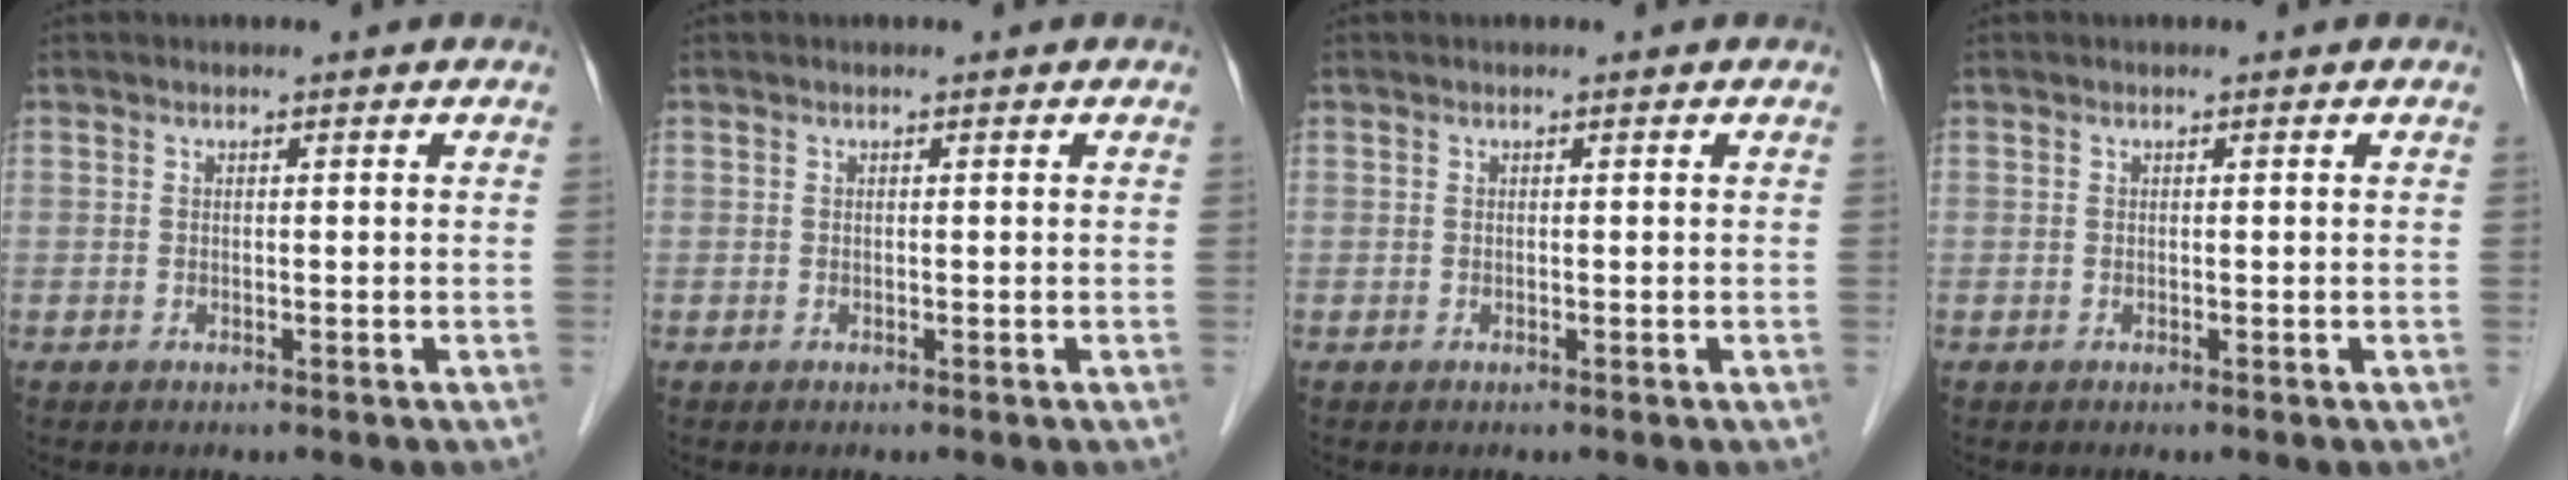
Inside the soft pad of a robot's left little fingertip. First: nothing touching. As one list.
[{"total": 0.0}, {"total": 0.0}, {"total": 0.0}]